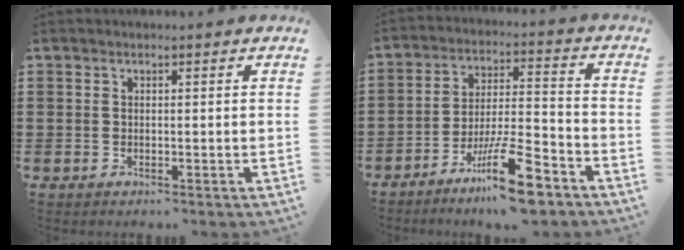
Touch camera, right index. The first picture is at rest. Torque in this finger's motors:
{"motor_torque": [0.47, -0.41, 0.45, 0.12]}